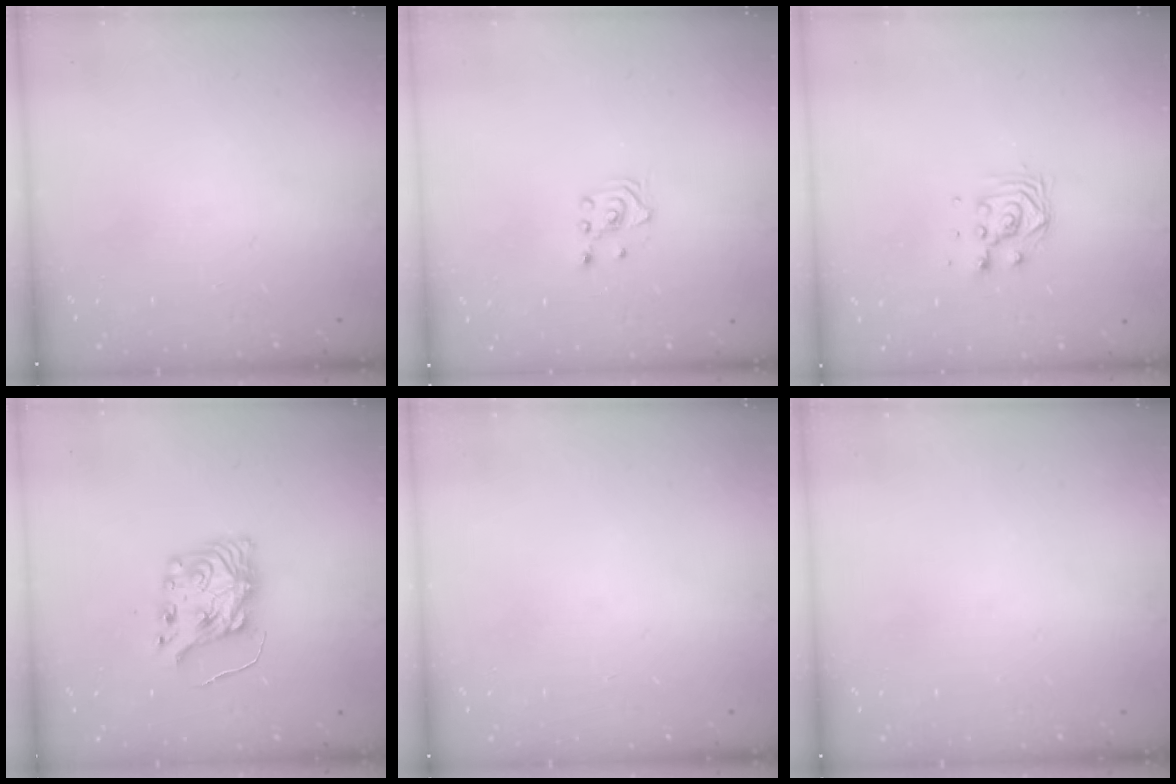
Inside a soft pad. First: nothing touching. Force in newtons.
{"total": 2.1, "press": 2.1, "slide": 0.1}
{"total": 4.7, "press": 4.6, "slide": 0.6}
{"total": 8.1, "press": 8.0, "slide": 0.7}
{"total": 0.0}
{"total": 0.0}